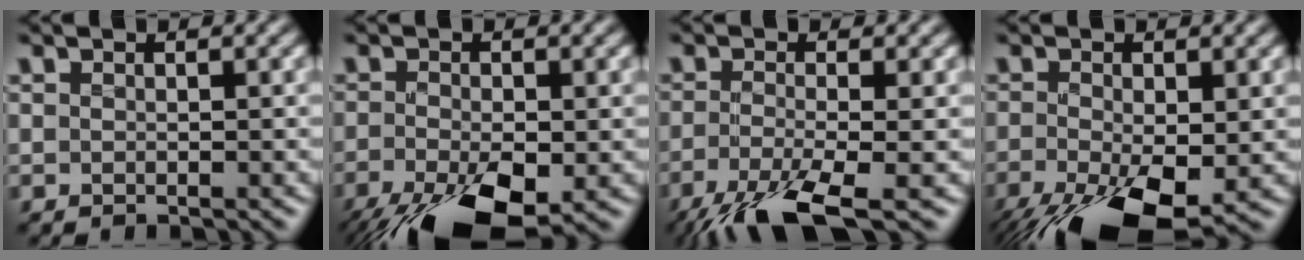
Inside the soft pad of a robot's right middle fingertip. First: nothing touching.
{"total": 10.0, "force": [-5.3, 4.2, 7.3], "torque": [-0.140, -0.040, -0.085]}
{"total": 7.4, "force": [-4.6, 1.8, 5.5], "torque": [-0.102, -0.018, -0.092]}
{"total": 10.8, "force": [-5.1, 4.6, 8.3], "torque": [-0.165, -0.043, -0.080]}